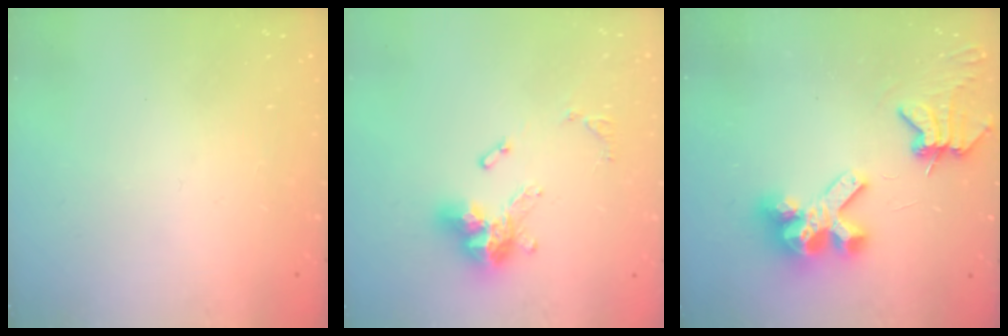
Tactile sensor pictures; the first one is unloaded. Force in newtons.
{"total": 12.6, "press": 12.5, "slide": 1.1}
{"total": 9.9, "press": 9.8, "slide": 1.1}